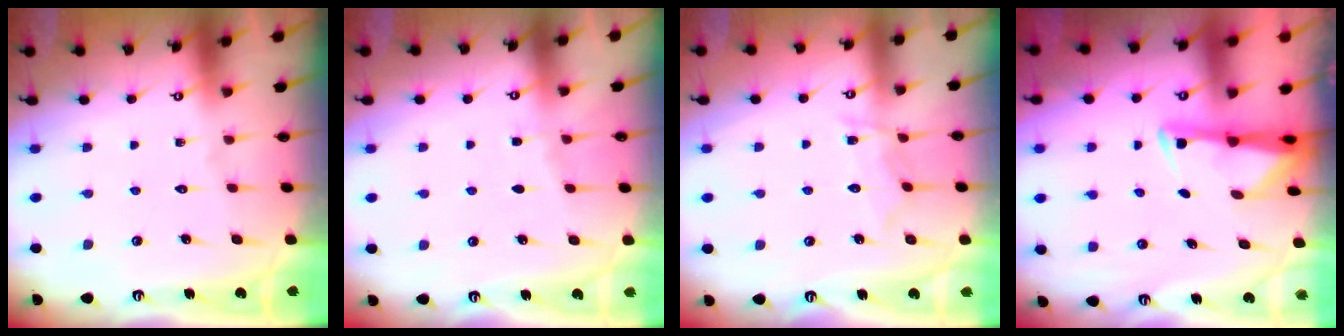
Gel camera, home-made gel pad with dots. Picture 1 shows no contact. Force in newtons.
{"total": 2.7, "press": 2.7, "slide": 0.4}
{"total": 6.9, "press": 6.9, "slide": 0.5}
{"total": 3.0, "press": 3.0, "slide": 0.5}